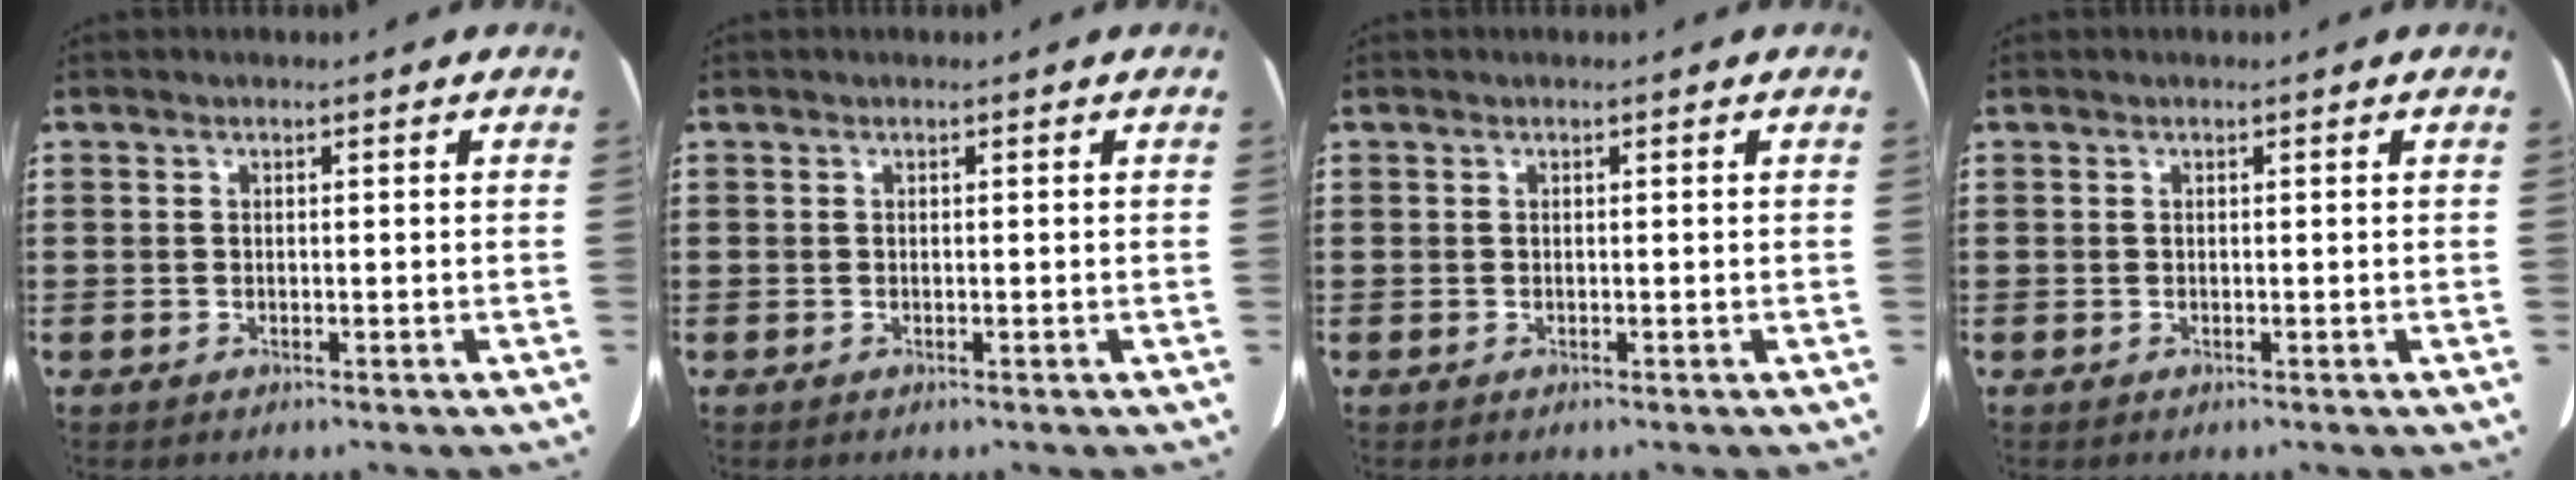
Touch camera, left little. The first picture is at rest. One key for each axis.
{"total": 0.0}
{"total": 0.0}
{"total": 0.0}